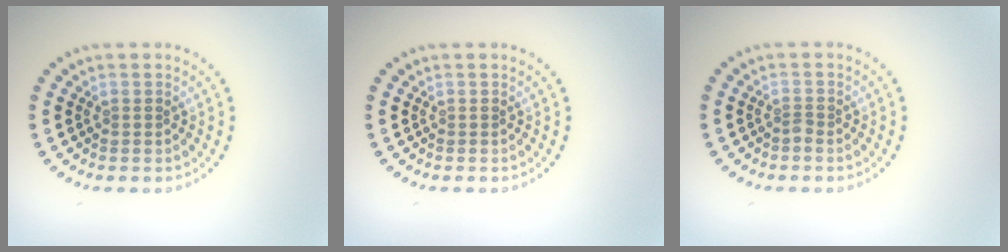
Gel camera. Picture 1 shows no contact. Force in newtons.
{"total": 0.0}
{"total": 0.8, "press": 0.5, "slide": 0.6}